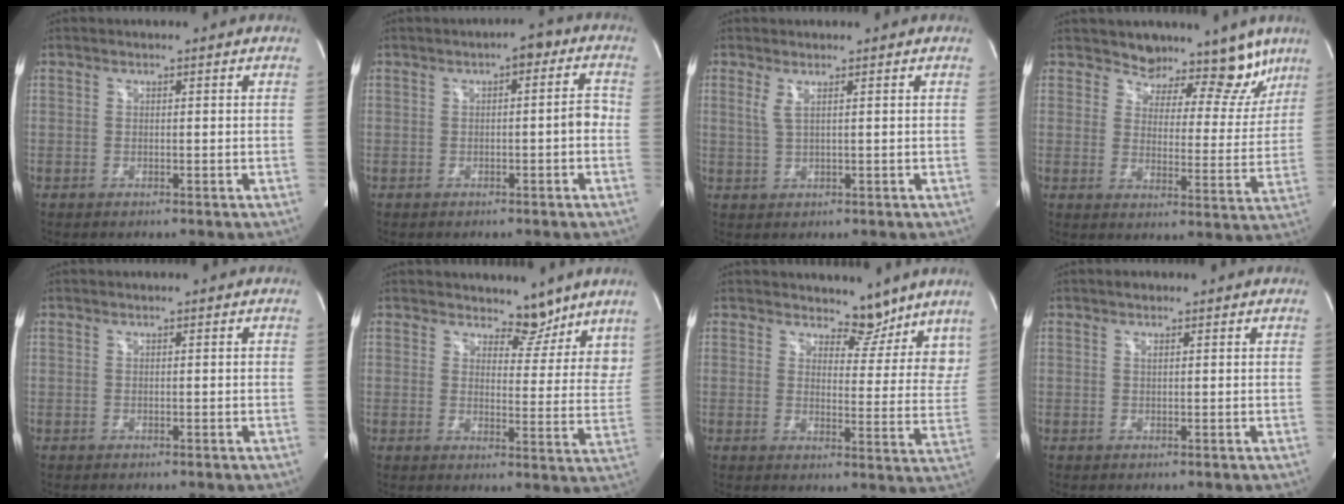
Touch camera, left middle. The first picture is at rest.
{"total": 4.4, "force": [0.0, 1.3, 4.2], "torque": [-0.049, 0.018, -0.007]}
{"total": 1.7, "force": [0.8, -0.1, 1.5], "torque": [-0.040, 0.000, 0.021]}
{"total": 12.3, "force": [10.6, 5.2, 3.6], "torque": [-0.014, -0.016, 0.110]}
{"total": 0.0}
{"total": 8.4, "force": [7.5, 3.3, 1.7], "torque": [0.007, -0.027, 0.081]}
{"total": 9.8, "force": [8.9, 3.6, 1.8], "torque": [0.011, -0.031, 0.090]}
{"total": 0.7, "force": [0.4, 0.3, 0.5], "torque": [-0.014, 0.005, 0.010]}